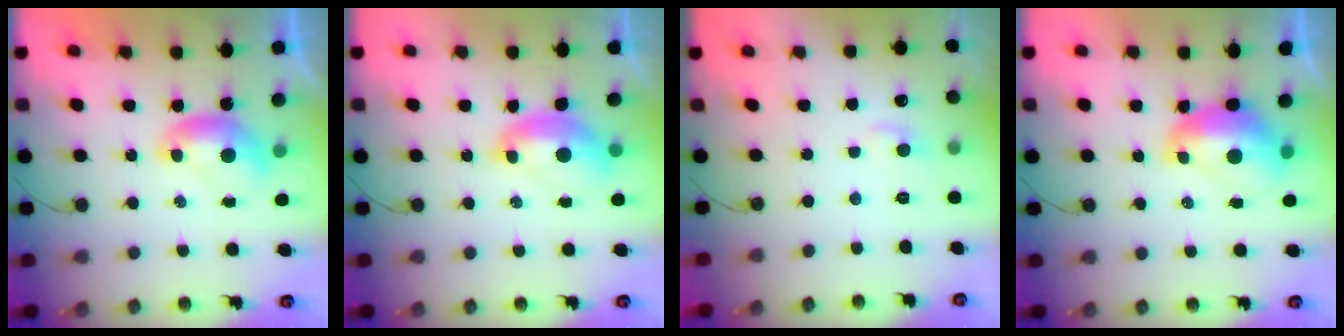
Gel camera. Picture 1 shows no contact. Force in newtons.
{"total": 2.0, "press": 1.9, "slide": 0.7}
{"total": 1.5, "press": 1.4, "slide": 0.6}
{"total": 2.5, "press": 2.4, "slide": 0.8}